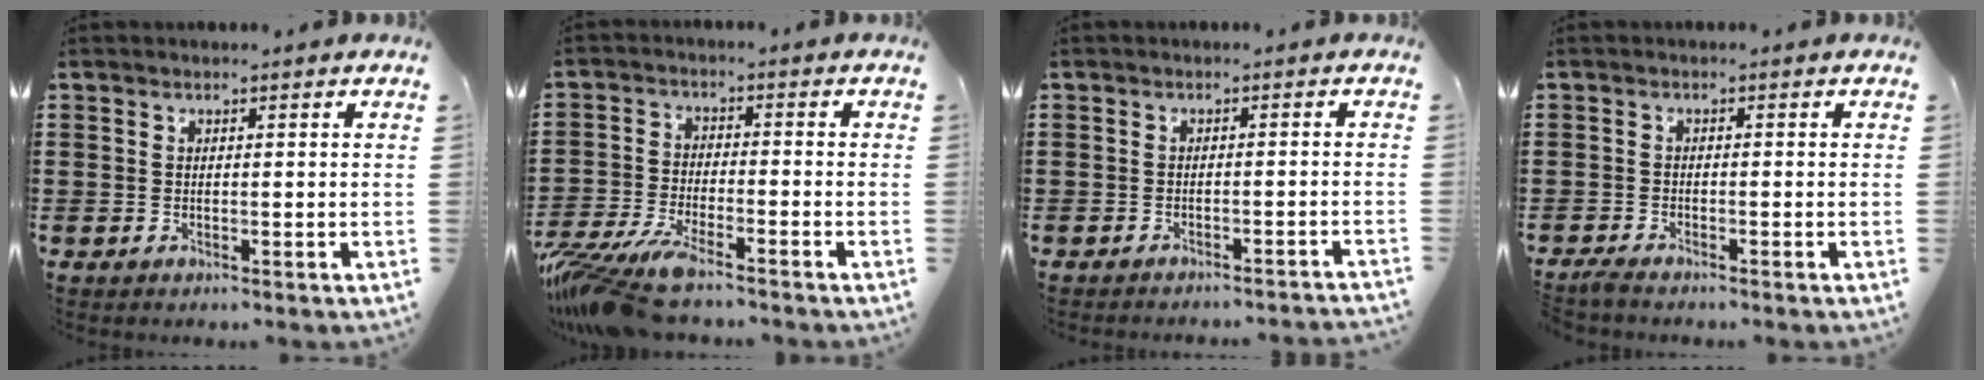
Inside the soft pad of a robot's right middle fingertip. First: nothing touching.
{"total": 8.0, "force": [-6.8, 1.3, 4.0], "torque": [-0.102, -0.007, -0.135]}
{"total": 1.5, "force": [-1.4, -0.3, 0.2], "torque": [-0.005, 0.004, -0.029]}
{"total": 1.4, "force": [-1.3, 0.0, 0.7], "torque": [-0.020, -0.004, -0.026]}